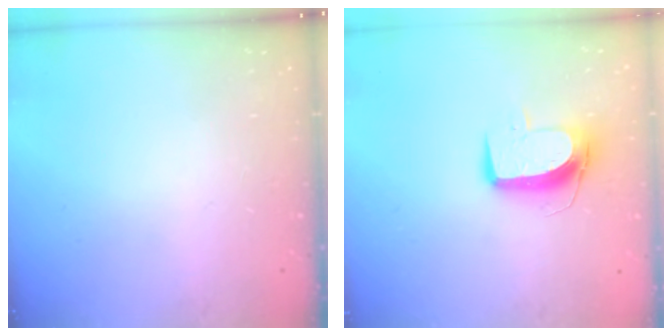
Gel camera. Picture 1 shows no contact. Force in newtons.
{"total": 10.3, "press": 10.3, "slide": 0.8}